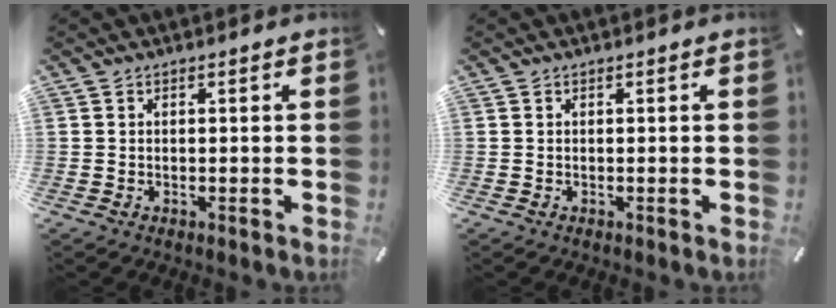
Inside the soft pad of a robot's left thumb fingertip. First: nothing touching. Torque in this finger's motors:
{"motor_torque": [-0.01, 0.00, 0.05, 0.06, 0.00]}